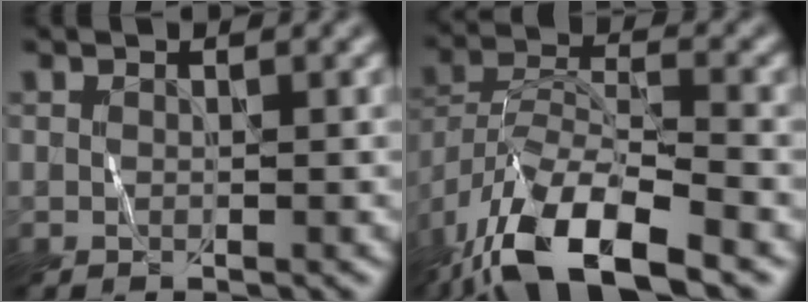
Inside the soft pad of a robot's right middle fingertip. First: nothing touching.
{"total": 11.9, "force": [-8.2, 4.1, 7.5], "torque": [-0.139, 0.000, -0.158]}